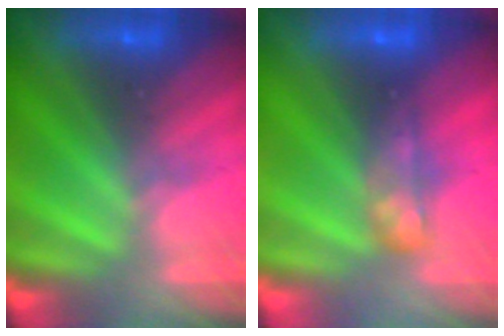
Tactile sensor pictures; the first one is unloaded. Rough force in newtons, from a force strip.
{"total": 4.5}